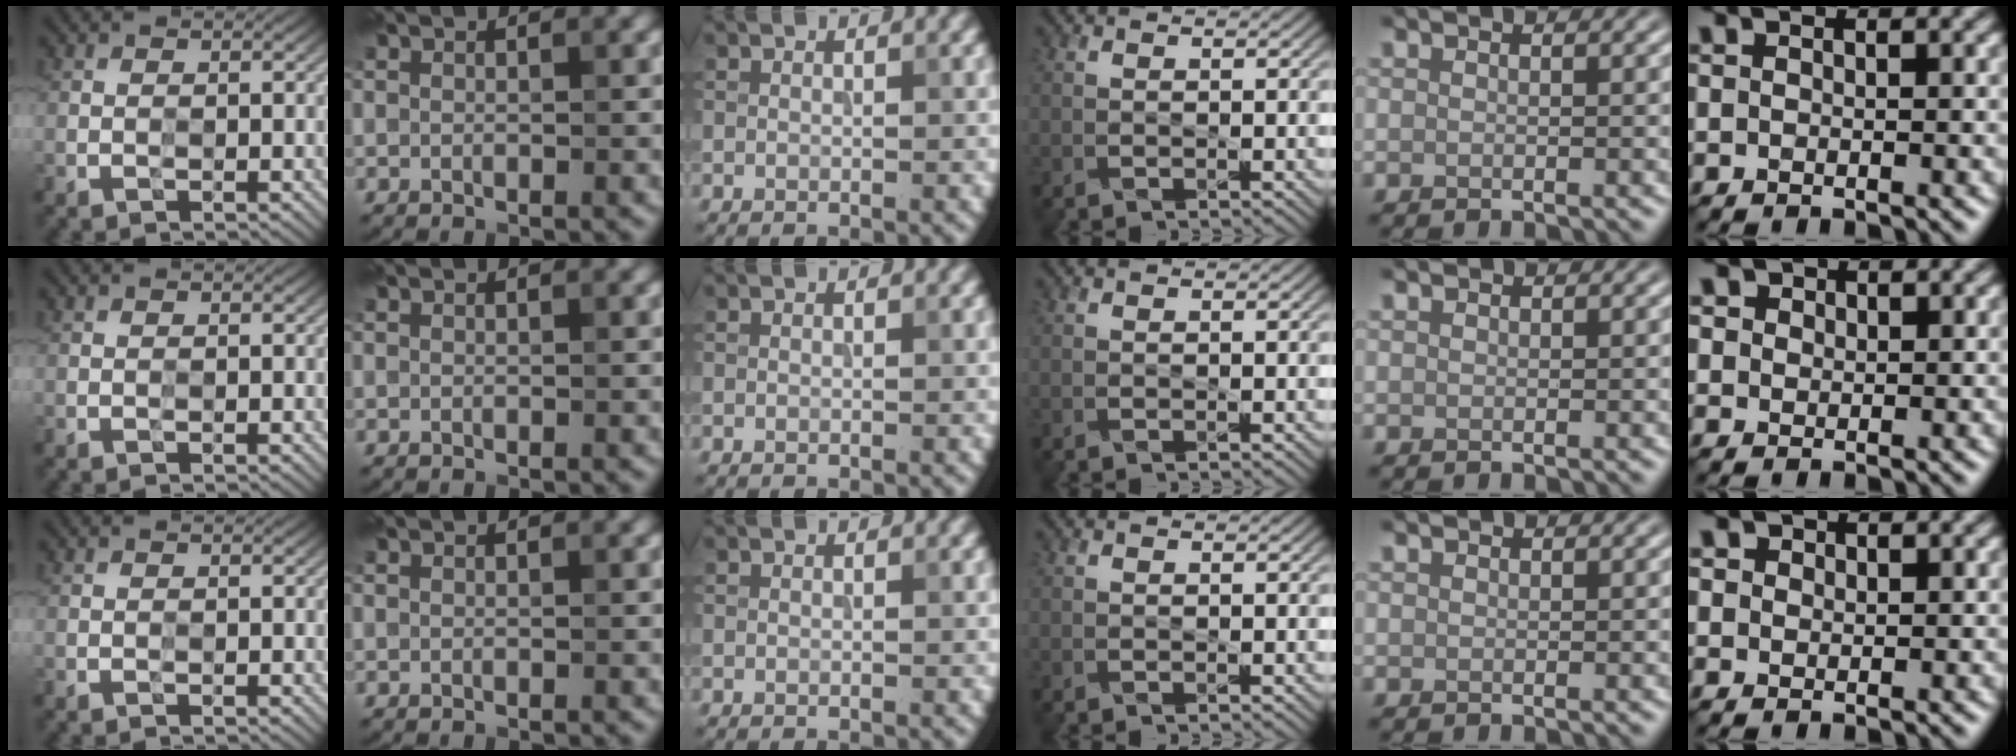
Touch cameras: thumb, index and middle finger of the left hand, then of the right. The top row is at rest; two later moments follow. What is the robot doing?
{"motion": "press", "object": "button"}